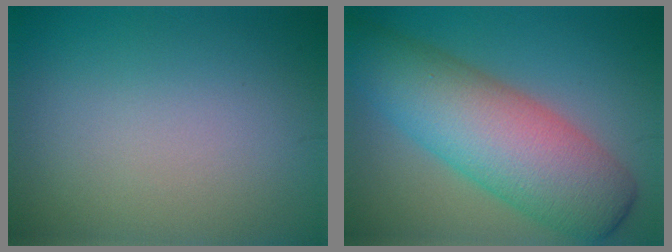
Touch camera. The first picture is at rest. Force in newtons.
{"total": 9.8, "press": 9.8, "slide": 0.1}